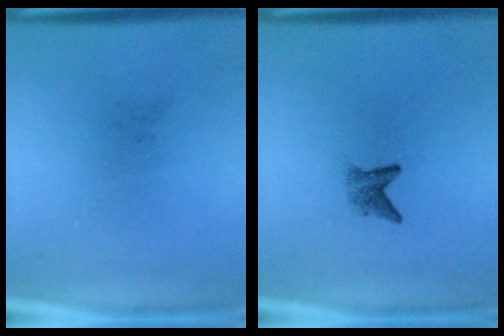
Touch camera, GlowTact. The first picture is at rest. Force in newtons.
{"total": 2.0}